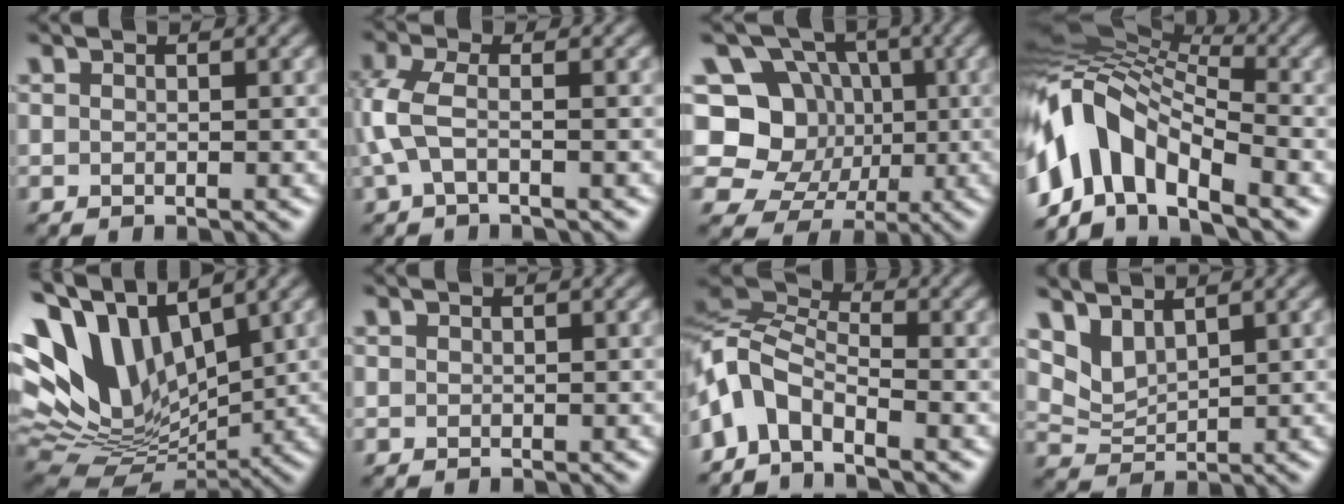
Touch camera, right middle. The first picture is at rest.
{"total": 2.9, "force": [-0.5, 1.2, 2.6], "torque": [-0.079, 0.003, -0.013]}
{"total": 8.2, "force": [0.2, 7.7, 3.0], "torque": [-0.056, 0.004, -0.023]}
{"total": 9.8, "force": [-4.6, 5.4, 6.8], "torque": [-0.120, 0.021, -0.098]}
{"total": 12.1, "force": [4.6, 6.8, 8.9], "torque": [-0.190, 0.017, 0.086]}
{"total": 0.6, "force": [0.0, -0.2, -0.6], "torque": [0.008, 0.001, 0.004]}
{"total": 5.3, "force": [-3.1, 2.7, 3.3], "torque": [-0.066, 0.010, -0.077]}
{"total": 2.7, "force": [2.5, 0.9, 0.7], "torque": [-0.027, -0.006, 0.061]}